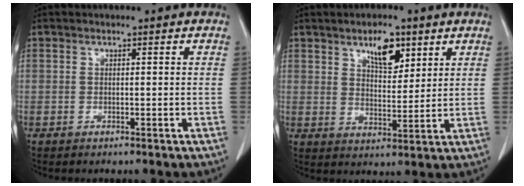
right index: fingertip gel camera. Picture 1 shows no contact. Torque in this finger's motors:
{"motor_torque": [0.29, 0.28, 0.11, 0.04]}